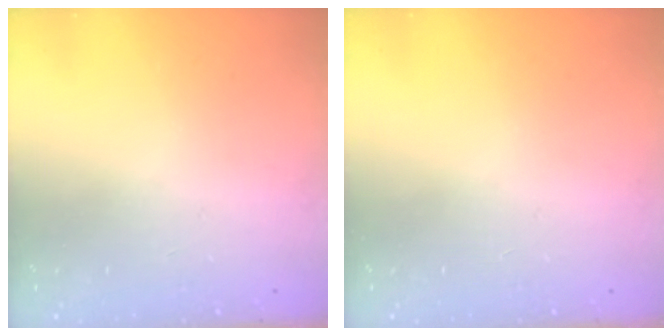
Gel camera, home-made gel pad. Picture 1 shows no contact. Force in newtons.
{"total": 0.0}